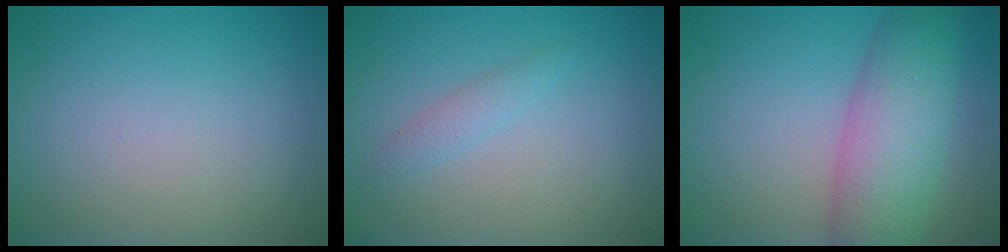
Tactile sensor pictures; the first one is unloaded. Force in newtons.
{"total": 1.3, "press": 1.3, "slide": 0.0}
{"total": 7.8, "press": 7.8, "slide": 0.3}